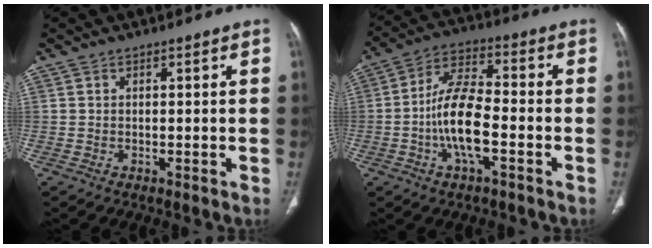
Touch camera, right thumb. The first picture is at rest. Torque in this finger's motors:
{"motor_torque": [2.82, 2.19, 1.02, -0.82, 0.37]}